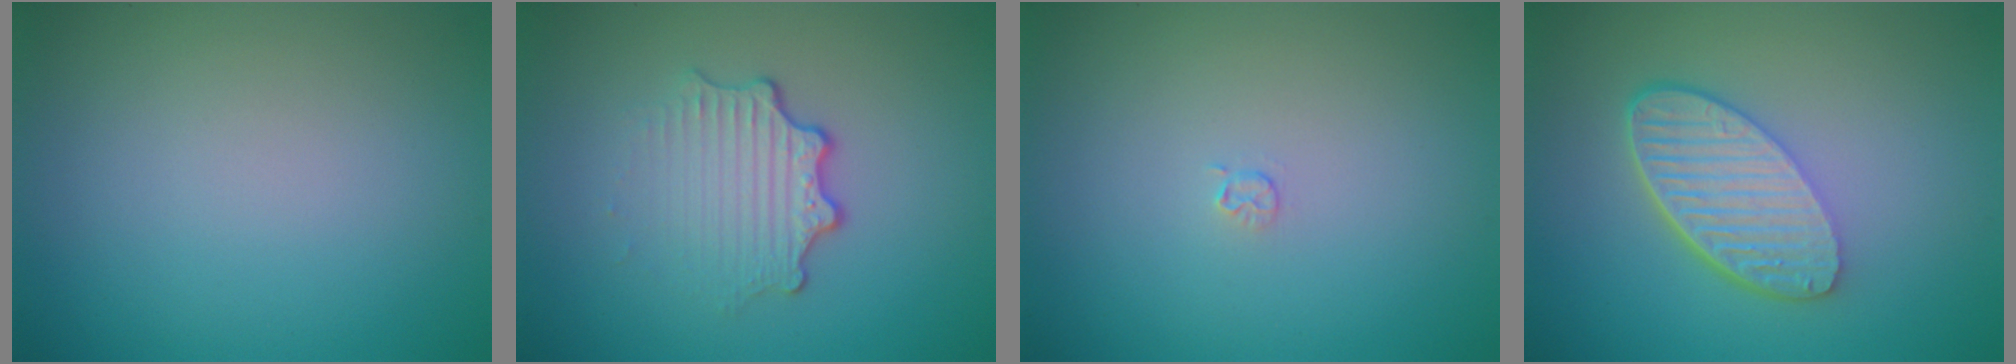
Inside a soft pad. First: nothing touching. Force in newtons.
{"total": 3.4, "press": 2.6, "slide": 2.3}
{"total": 0.6, "press": 0.3, "slide": 0.6}
{"total": 5.7, "press": 4.2, "slide": 3.9}